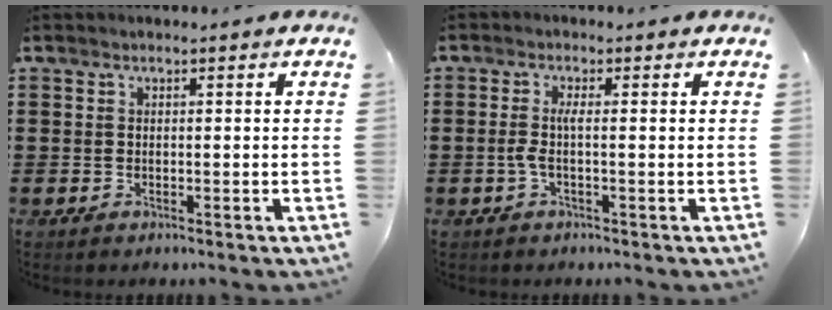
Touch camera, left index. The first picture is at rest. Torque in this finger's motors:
{"motor_torque": [0.90, 0.23, 0.36, 0.11]}